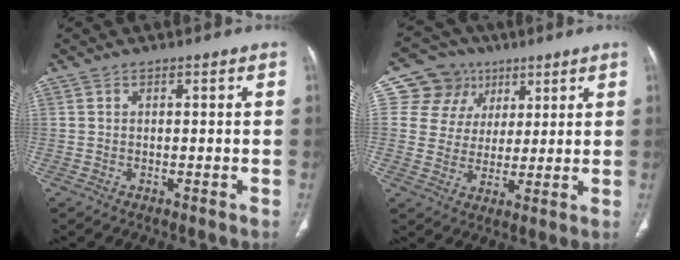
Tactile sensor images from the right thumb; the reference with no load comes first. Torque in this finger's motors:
{"motor_torque": [-0.50, 0.70, 0.16, -0.39, -0.03]}